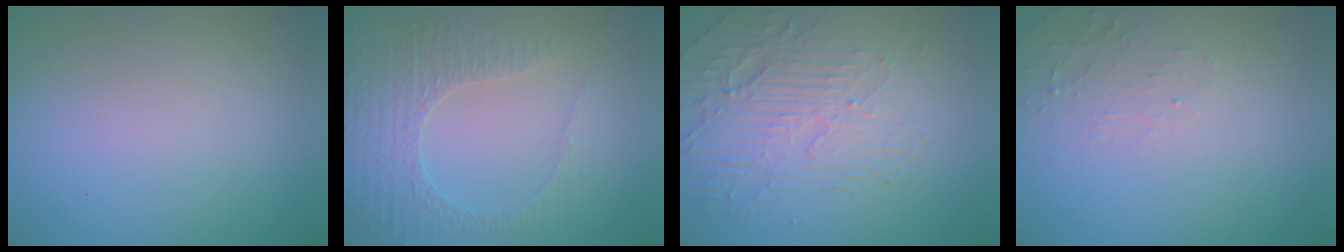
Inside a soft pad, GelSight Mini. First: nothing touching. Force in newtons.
{"total": 3.8, "press": 3.2, "slide": 2.0}
{"total": 4.5, "press": 3.9, "slide": 2.3}
{"total": 1.6, "press": 1.5, "slide": 0.3}